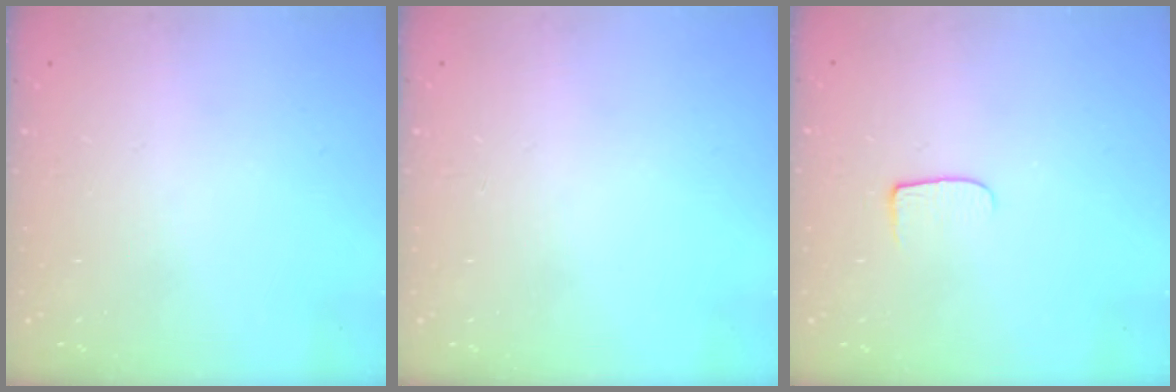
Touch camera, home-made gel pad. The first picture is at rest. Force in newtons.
{"total": 0.0}
{"total": 6.5, "press": 6.5, "slide": 0.7}